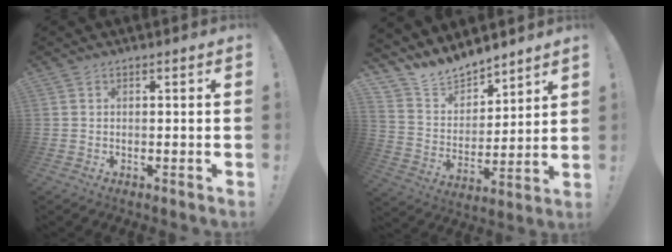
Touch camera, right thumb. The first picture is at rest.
{"total": 10.7, "force": [10.1, 3.4, 0.1], "torque": [-0.039, -0.094, 0.193]}